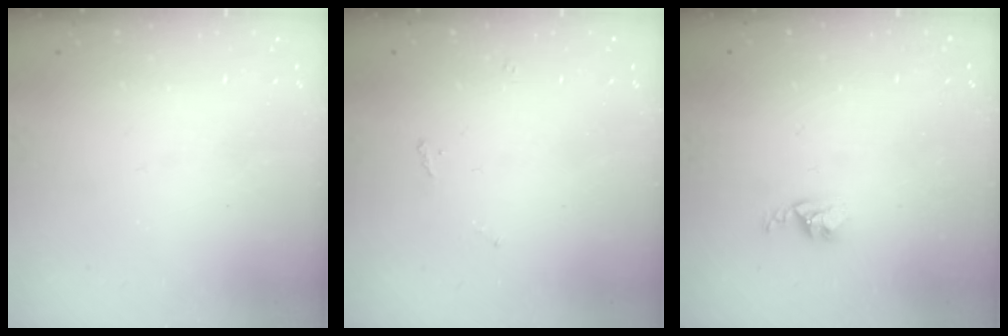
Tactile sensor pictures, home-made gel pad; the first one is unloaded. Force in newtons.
{"total": 4.7, "press": 4.7, "slide": 0.6}
{"total": 2.9, "press": 2.9, "slide": 0.4}